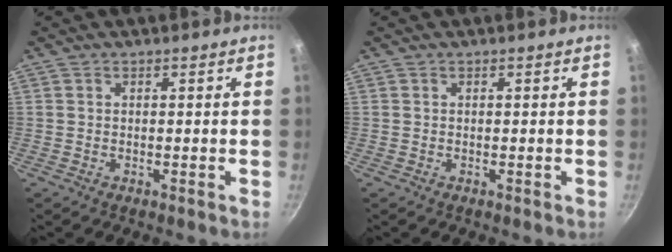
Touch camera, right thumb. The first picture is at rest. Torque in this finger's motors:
{"motor_torque": [0.00, 0.00, 0.20, -0.20, 0.00]}